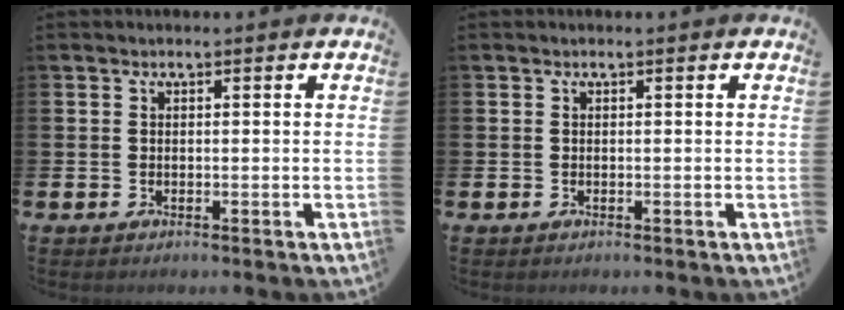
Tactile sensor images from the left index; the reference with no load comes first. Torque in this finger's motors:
{"motor_torque": [-0.01, 0.00, 0.00, 0.00]}